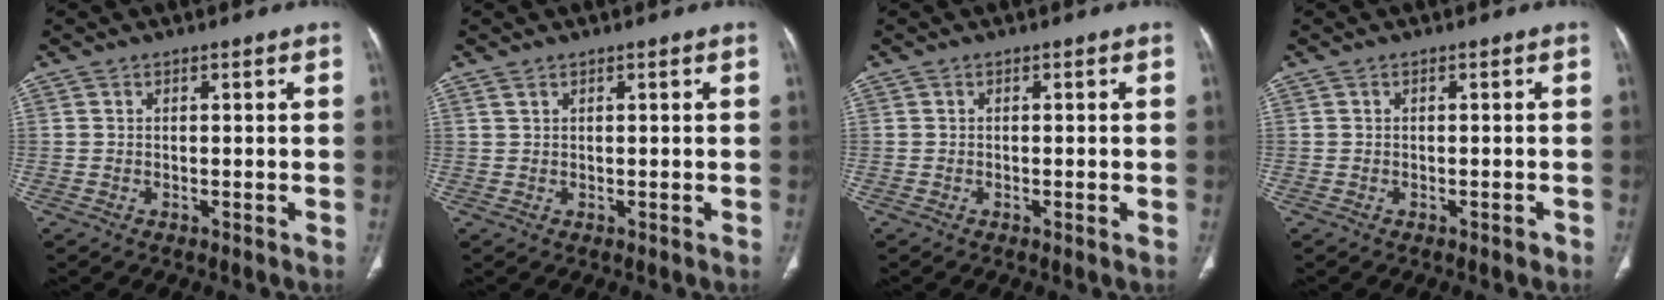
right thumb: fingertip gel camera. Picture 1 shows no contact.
{"total": 0.8, "force": [0.7, 0.3, 0.3], "torque": [-0.001, 0.005, 0.016]}
{"total": 0.9, "force": [-0.3, 0.1, 0.9], "torque": [-0.014, -0.002, -0.003]}
{"total": 0.8, "force": [-0.6, 0.3, 0.5], "torque": [-0.009, -0.001, -0.008]}